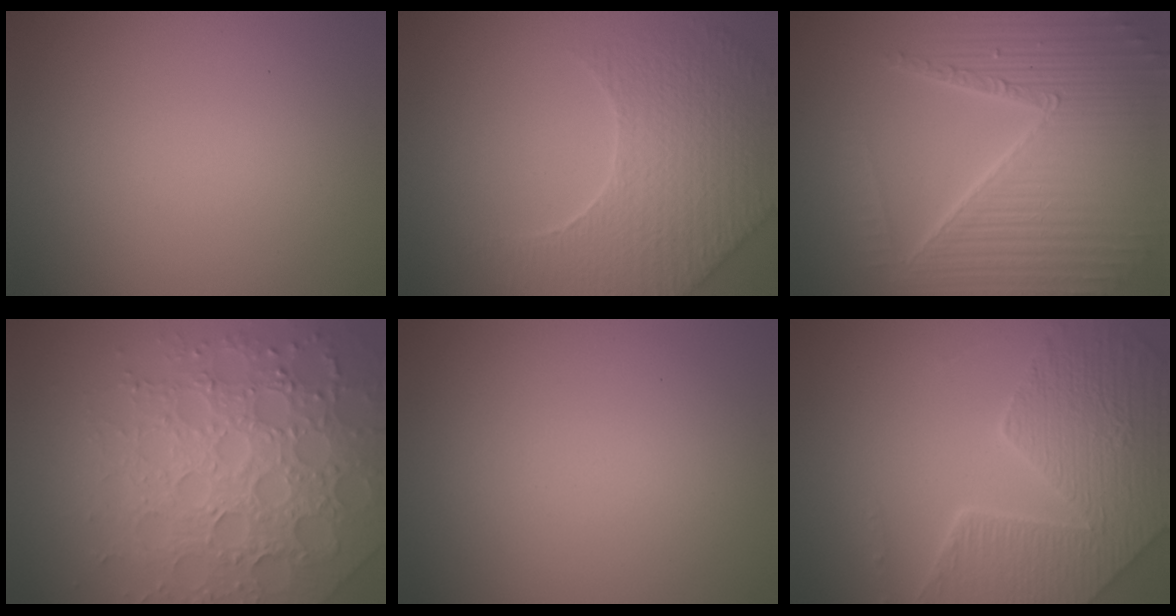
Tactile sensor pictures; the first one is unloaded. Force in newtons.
{"total": 6.8, "press": 5.4, "slide": 4.1}
{"total": 10.1, "press": 6.4, "slide": 7.8}
{"total": 7.3, "press": 7.1, "slide": 1.7}
{"total": 0.0}
{"total": 7.9, "press": 5.8, "slide": 5.5}